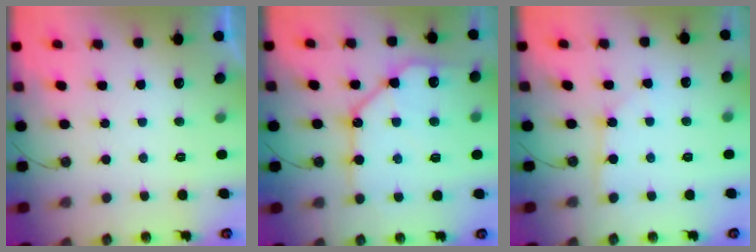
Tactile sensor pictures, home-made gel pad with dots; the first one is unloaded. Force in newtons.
{"total": 15.8, "press": 15.7, "slide": 1.7}
{"total": 1.9, "press": 1.8, "slide": 0.2}